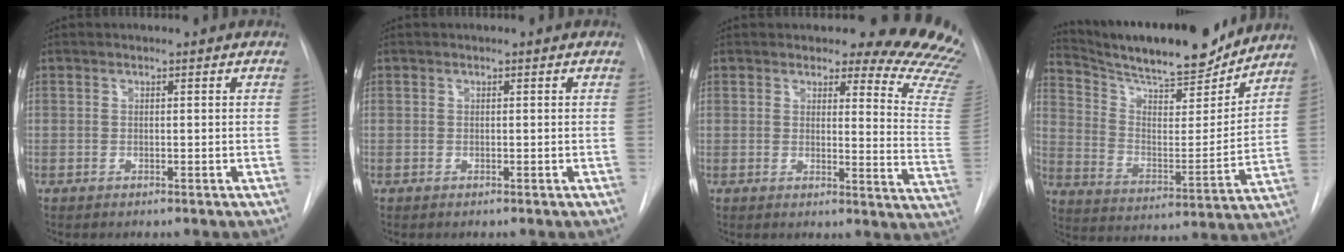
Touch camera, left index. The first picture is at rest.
{"total": 0.0}
{"total": 15.2, "force": [13.9, 2.8, 5.2], "torque": [-0.034, -0.128, 0.119]}
{"total": 20.6, "force": [18.6, 3.4, 8.0], "torque": [-0.142, -0.008, 0.287]}